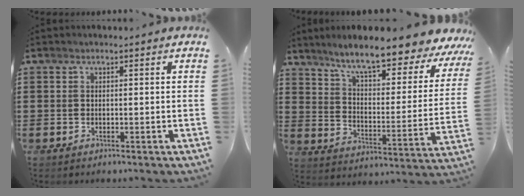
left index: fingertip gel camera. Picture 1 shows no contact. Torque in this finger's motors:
{"motor_torque": [2.14, 0.00, 1.05, 0.21]}